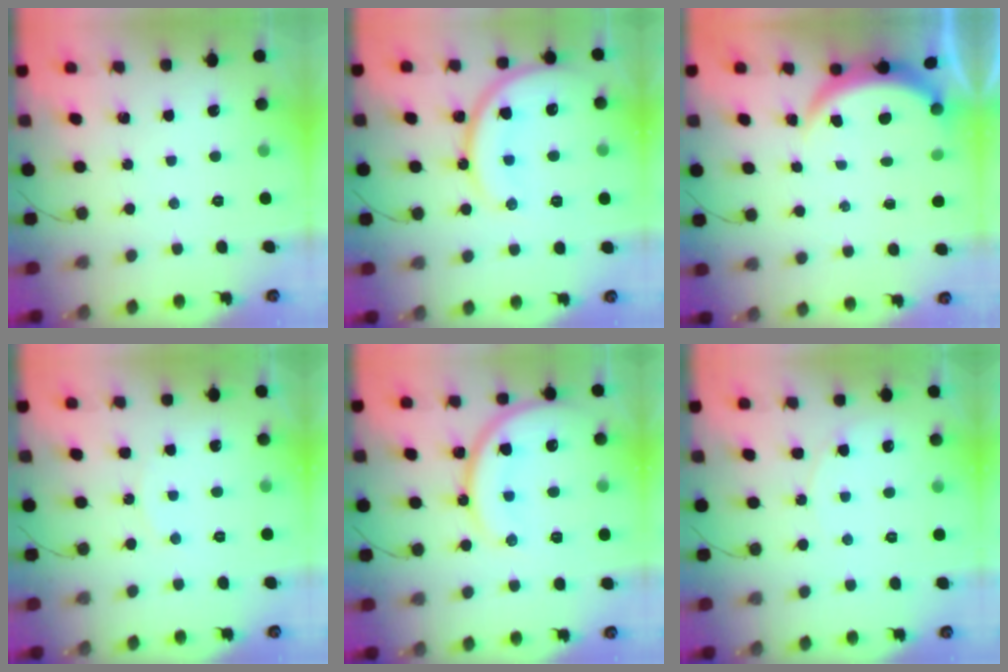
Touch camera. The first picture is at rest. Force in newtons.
{"total": 18.0, "press": 18.0, "slide": 1.4}
{"total": 3.9, "press": 3.9, "slide": 0.2}
{"total": 5.0, "press": 5.0, "slide": 0.6}
{"total": 18.0, "press": 18.0, "slide": 1.4}
{"total": 6.5, "press": 6.5, "slide": 0.7}